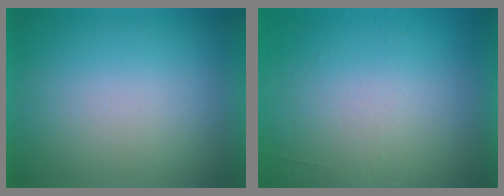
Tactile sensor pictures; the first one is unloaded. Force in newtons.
{"total": 6.8}